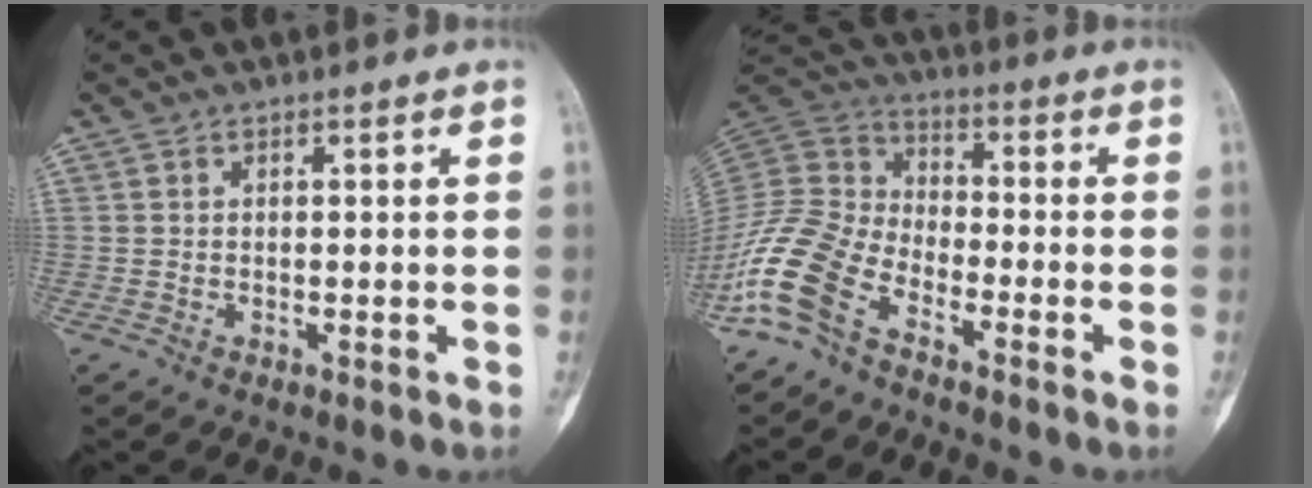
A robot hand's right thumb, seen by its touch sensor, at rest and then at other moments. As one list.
[{"total": 13.1, "force": [-8.1, 6.9, 7.6], "torque": [-0.163, 0.055, -0.175]}]